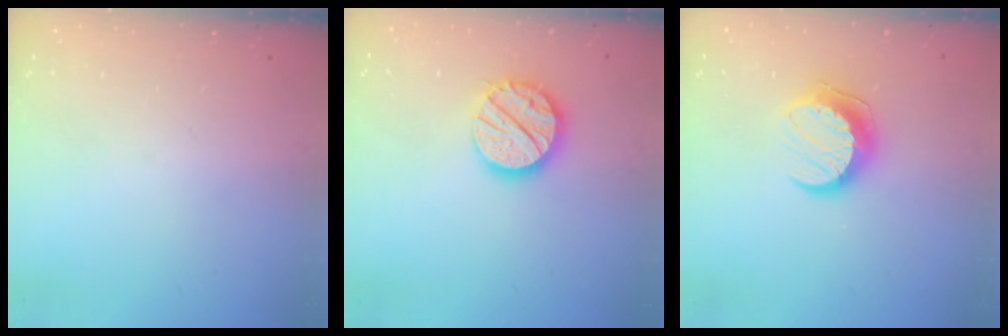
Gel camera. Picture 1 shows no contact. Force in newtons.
{"total": 15.1, "press": 15.0, "slide": 1.3}
{"total": 9.9, "press": 9.9, "slide": 0.0}